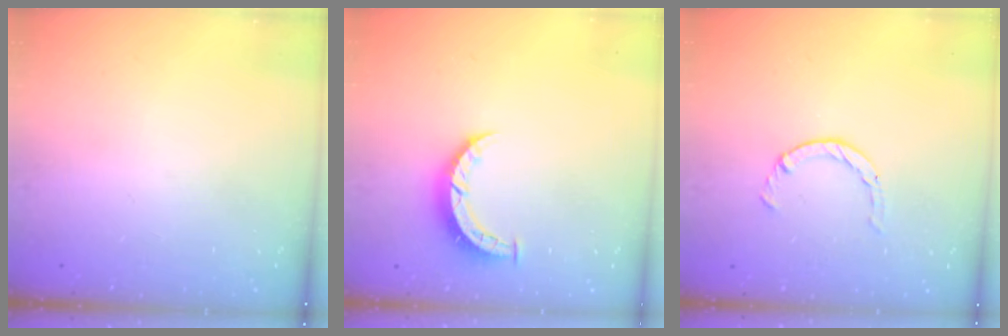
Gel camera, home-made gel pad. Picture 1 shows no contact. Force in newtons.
{"total": 5.1, "press": 5.1, "slide": 0.5}
{"total": 2.1, "press": 2.1, "slide": 0.3}